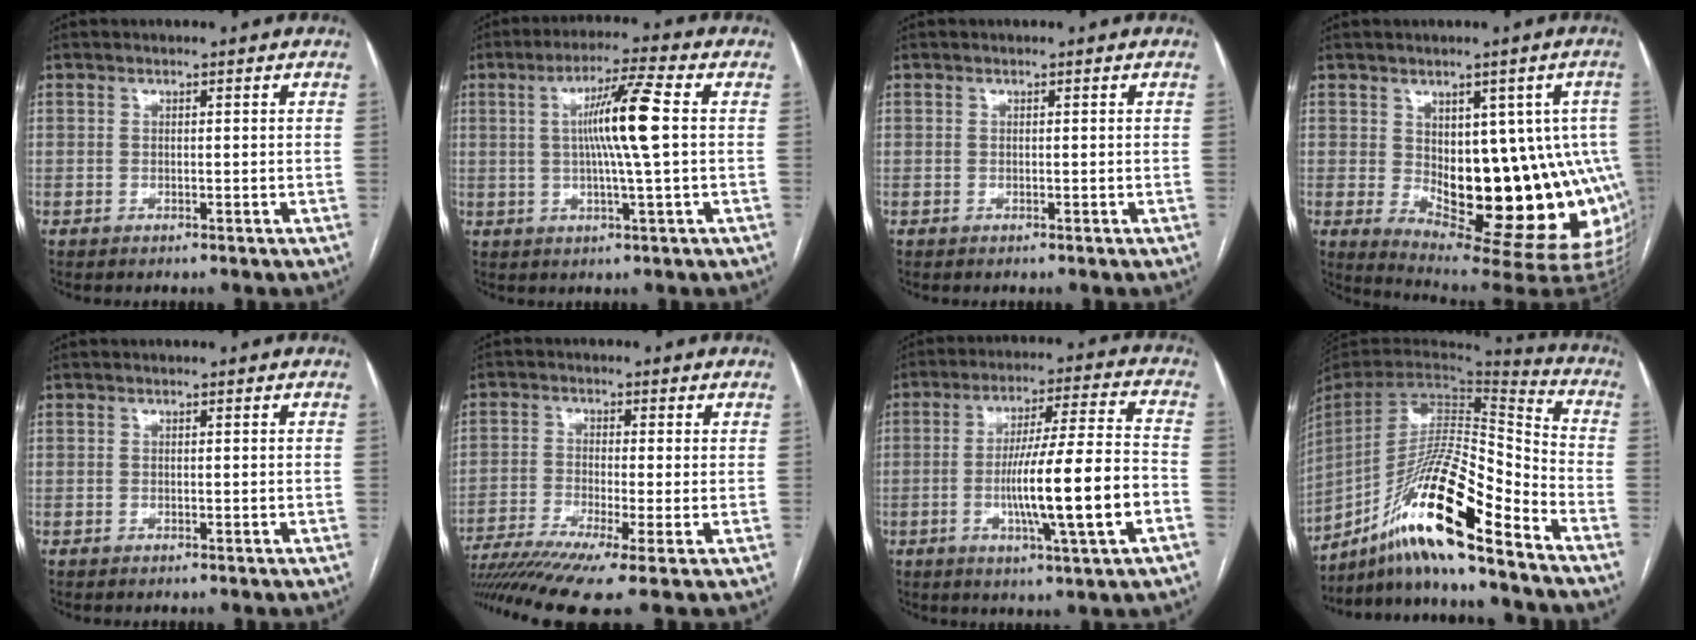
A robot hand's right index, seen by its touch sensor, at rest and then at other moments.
{"total": 9.5, "force": [1.0, -0.8, 9.4], "torque": [-0.170, 0.002, 0.015]}
{"total": 0.0}
{"total": 19.1, "force": [-1.5, 8.2, 17.2], "torque": [-0.156, 0.015, 0.006]}
{"total": 0.0}
{"total": 13.2, "force": [-9.2, 0.4, 9.5], "torque": [-0.183, -0.025, -0.156]}
{"total": 15.1, "force": [-3.8, 0.0, 14.6], "torque": [-0.254, -0.001, -0.063]}
{"total": 20.5, "force": [-13.9, 1.4, 15.0], "torque": [-0.296, -0.010, -0.257]}